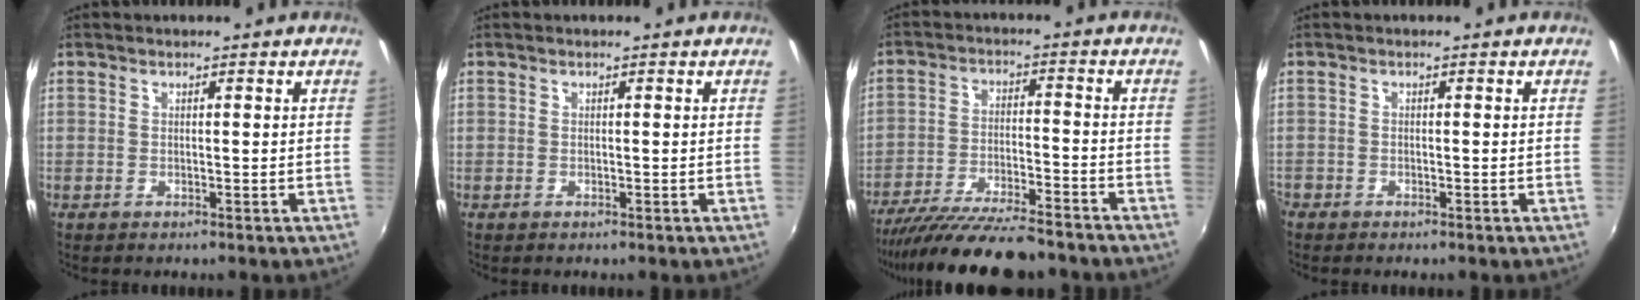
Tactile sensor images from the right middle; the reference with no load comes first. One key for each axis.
{"total": 0.0}
{"total": 16.8, "fx": -14.6, "fy": 2.6, "fz": 8.0, "tx": -0.161, "ty": -0.038, "tz": -0.235}
{"total": 1.5, "fx": -1.3, "fy": 0.8, "fz": 0.2, "tx": -0.012, "ty": -0.005, "tz": -0.027}